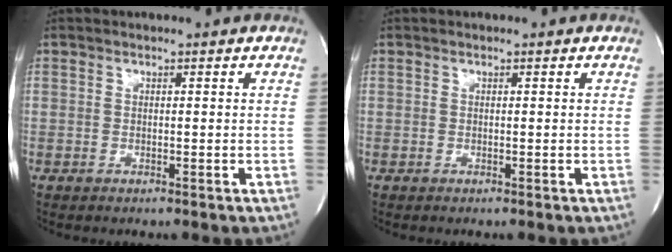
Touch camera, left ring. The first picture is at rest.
{"total": 0.0}